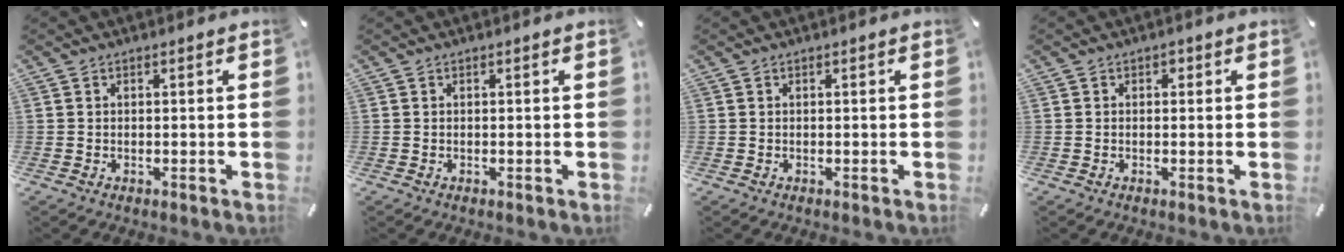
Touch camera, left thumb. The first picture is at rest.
{"total": 0.0}
{"total": 0.0}
{"total": 1.1, "force": [0.1, 1.0, 0.5], "torque": [-0.002, 0.005, -0.002]}